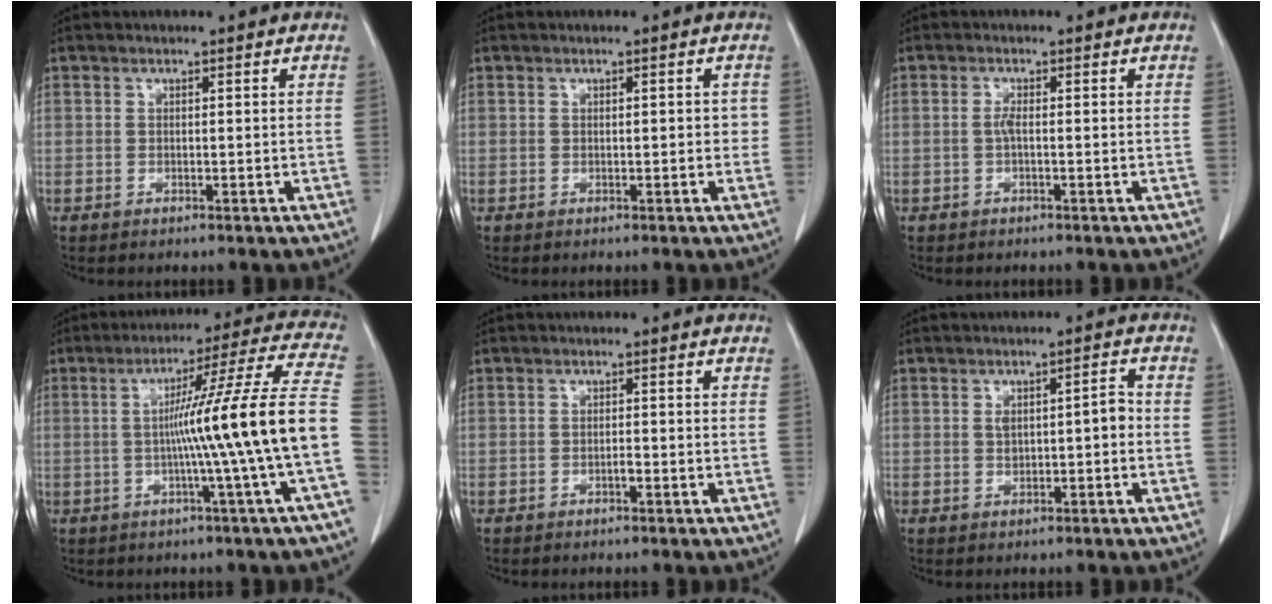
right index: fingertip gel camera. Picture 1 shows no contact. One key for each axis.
{"total": 1.6, "fx": 0.1, "fy": 0.8, "fz": 1.4, "tx": -0.013, "ty": 0.003, "tz": 0.000}
{"total": 1.1, "fx": -0.1, "fy": 0.1, "fz": 1.1, "tx": -0.020, "ty": 0.002, "tz": -0.003}
{"total": 16.7, "fx": -2.4, "fy": -3.0, "fz": 16.3, "tx": -0.231, "ty": 0.006, "tz": -0.044}
{"total": 0.6, "fx": -0.3, "fy": 0.1, "fz": 0.5, "tx": -0.007, "ty": 0.003, "tz": -0.004}
{"total": 3.4, "fx": 0.0, "fy": 1.2, "fz": 3.2, "tx": -0.052, "ty": 0.017, "tz": 0.007}